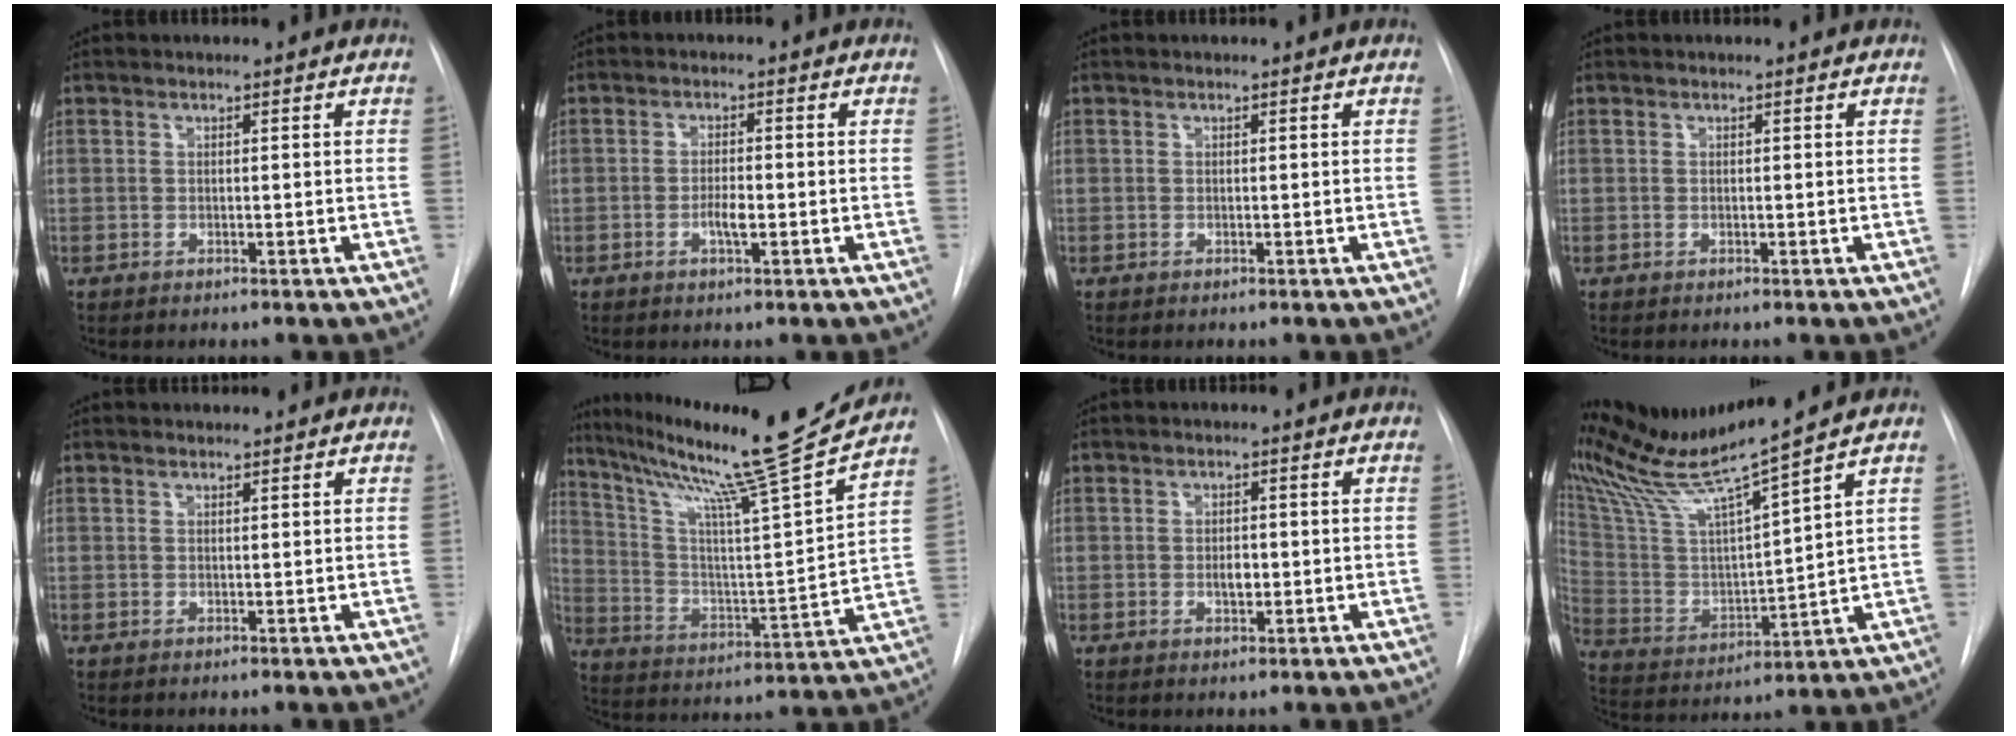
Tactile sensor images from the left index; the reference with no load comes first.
{"total": 2.3, "force": [-0.7, 0.5, 2.1], "torque": [-0.039, 0.001, -0.013]}
{"total": 0.0}
{"total": 0.0}
{"total": 1.0, "force": [1.0, 0.0, 0.0], "torque": [-0.008, 0.009, 0.020]}
{"total": 21.6, "force": [18.4, -2.6, 11.0], "torque": [-0.191, -0.050, 0.284]}
{"total": 1.7, "force": [-0.2, 0.9, 1.4], "torque": [-0.024, 0.000, -0.002]}
{"total": 13.8, "force": [12.3, -2.6, 5.6], "torque": [-0.113, -0.019, 0.238]}